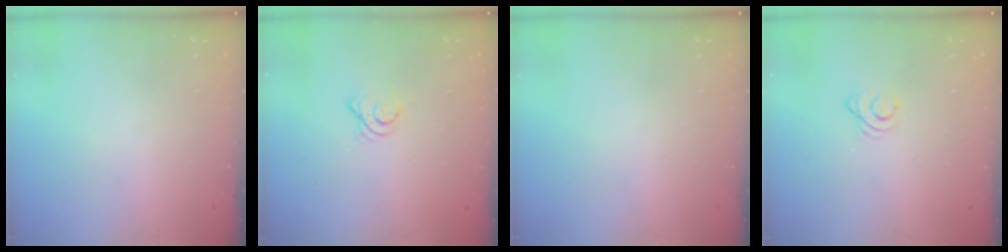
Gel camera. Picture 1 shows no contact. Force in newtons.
{"total": 3.5, "press": 3.5, "slide": 0.1}
{"total": 0.0}
{"total": 2.5, "press": 2.5, "slide": 0.2}